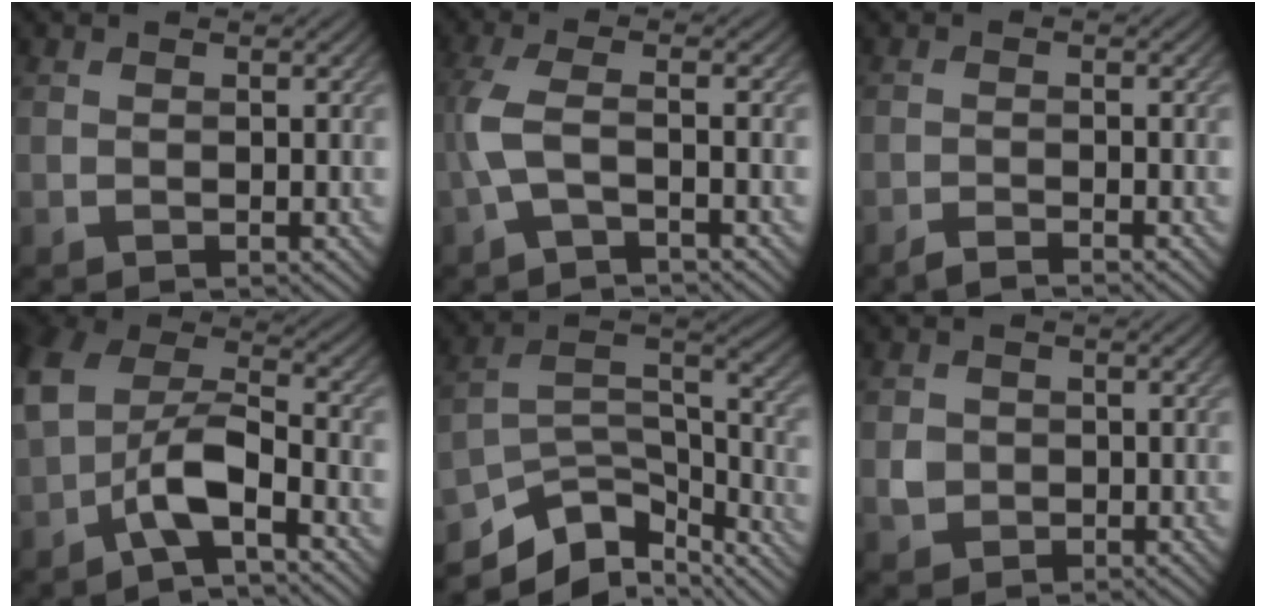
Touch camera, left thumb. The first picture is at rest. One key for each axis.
{"total": 4.0, "fx": -1.5, "fy": 0.8, "fz": 3.6, "tx": -0.088, "ty": 0.001, "tz": -0.046}
{"total": 1.7, "fx": -1.6, "fy": -0.1, "fz": 0.7, "tx": -0.008, "ty": 0.001, "tz": -0.037}
{"total": 8.8, "fx": -3.3, "fy": 4.6, "fz": 6.7, "tx": -0.132, "ty": 0.004, "tz": -0.081}
{"total": 11.6, "fx": -8.1, "fy": 4.9, "fz": 6.8, "tx": -0.149, "ty": -0.012, "tz": -0.130}
{"total": 1.7, "fx": 0.0, "fy": 1.6, "fz": 0.3, "tx": -0.005, "ty": -0.002, "tz": -0.003}